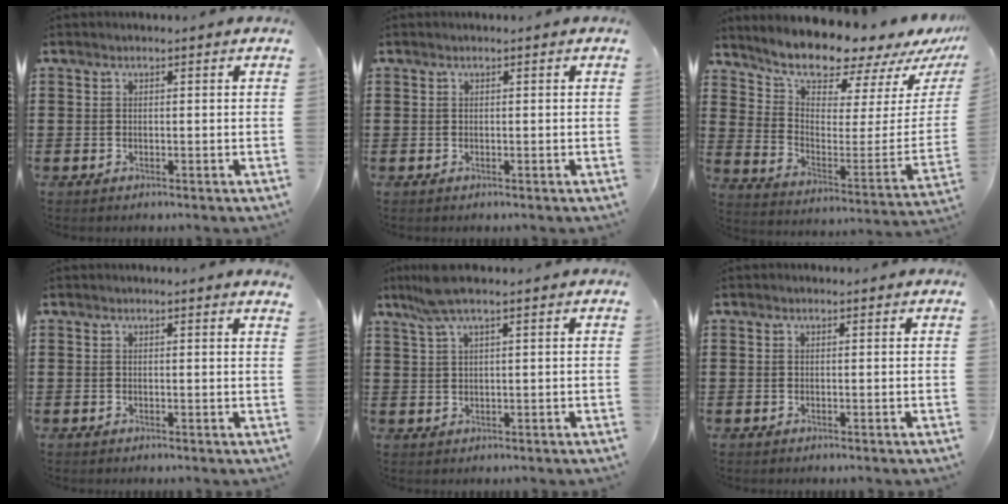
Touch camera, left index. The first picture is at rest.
{"total": 0.0}
{"total": 8.8, "force": [8.6, 0.9, 1.8], "torque": [-0.055, -0.094, 0.141]}
{"total": 0.7, "force": [0.6, -0.1, 0.3], "torque": [-0.008, -0.002, 0.011]}
{"total": 4.4, "force": [2.7, 0.4, 3.4], "torque": [-0.079, 0.003, 0.048]}
{"total": 0.0}